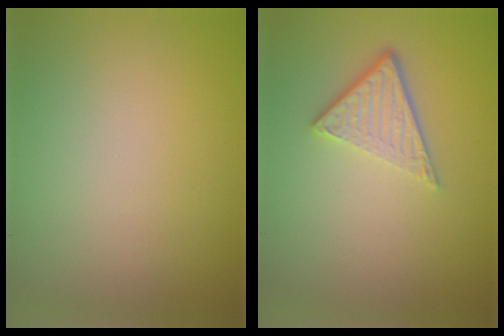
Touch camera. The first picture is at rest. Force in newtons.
{"total": 3.8, "press": 2.6, "slide": 2.8}